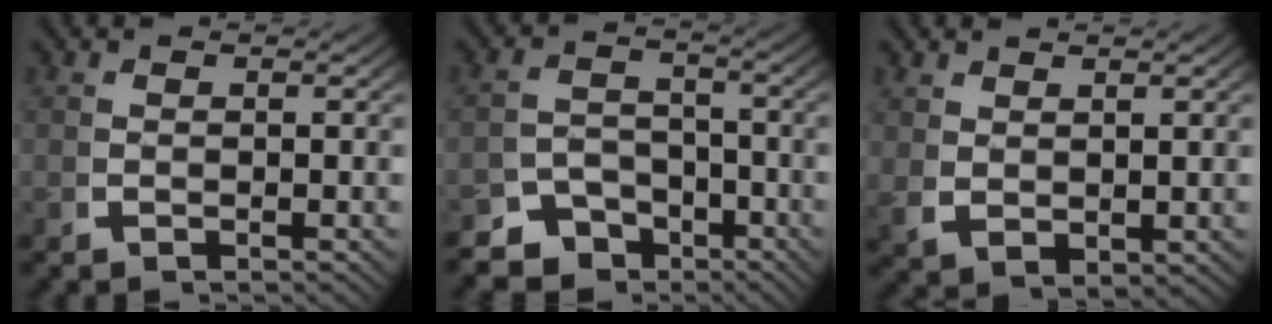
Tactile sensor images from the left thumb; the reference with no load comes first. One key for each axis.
{"total": 7.2, "fx": -4.6, "fy": 5.1, "fz": 2.0, "tx": -0.009, "ty": -0.033, "tz": -0.078}
{"total": 2.0, "fx": 1.2, "fy": 1.2, "fz": 1.2, "tx": -0.028, "ty": -0.007, "tz": 0.038}